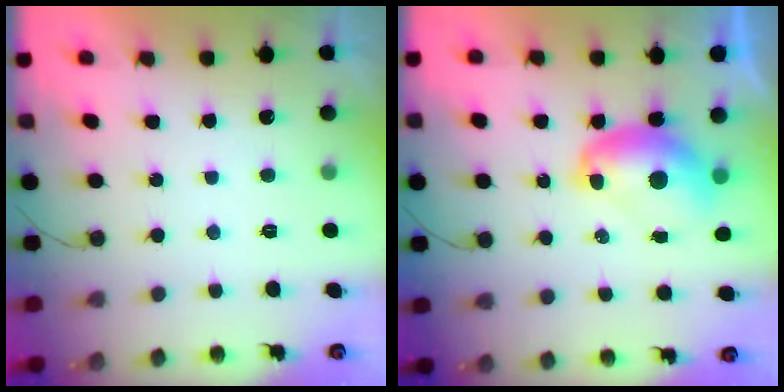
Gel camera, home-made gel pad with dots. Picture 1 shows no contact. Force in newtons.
{"total": 9.1, "press": 9.0, "slide": 1.0}